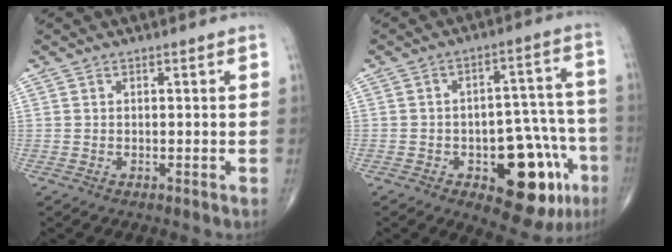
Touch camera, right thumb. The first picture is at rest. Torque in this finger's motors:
{"motor_torque": [1.39, 1.18, 0.68, -0.82, 0.06]}